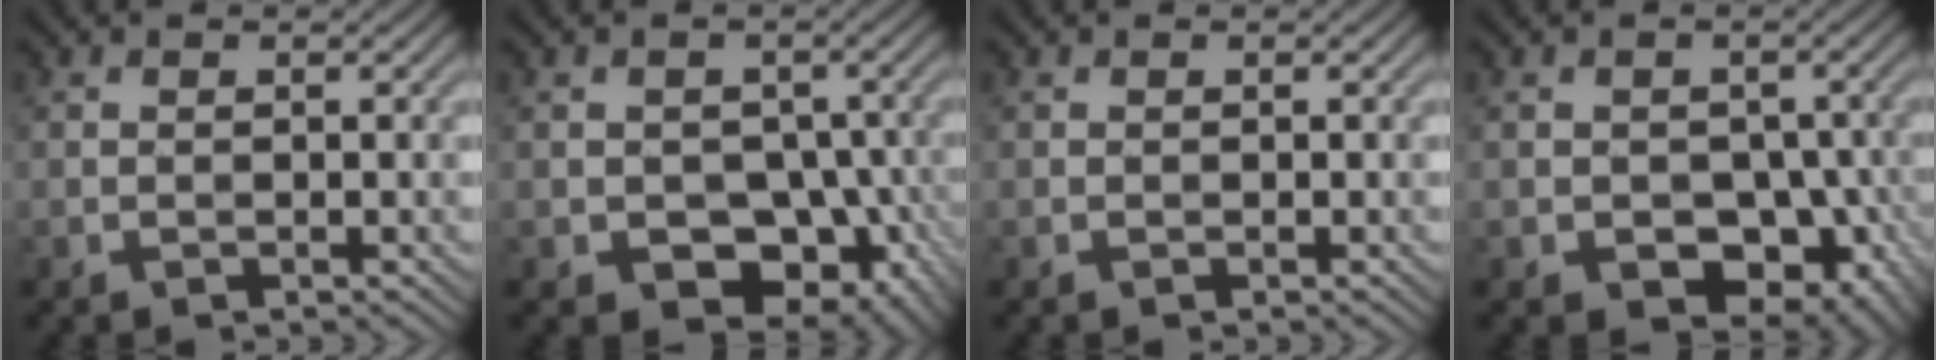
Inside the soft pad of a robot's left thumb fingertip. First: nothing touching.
{"total": 8.5, "force": [-3.0, 6.2, 4.9], "torque": [-0.068, -0.014, -0.038]}
{"total": 0.0}
{"total": 7.8, "force": [-2.7, 5.5, 4.8], "torque": [-0.070, -0.022, -0.031]}